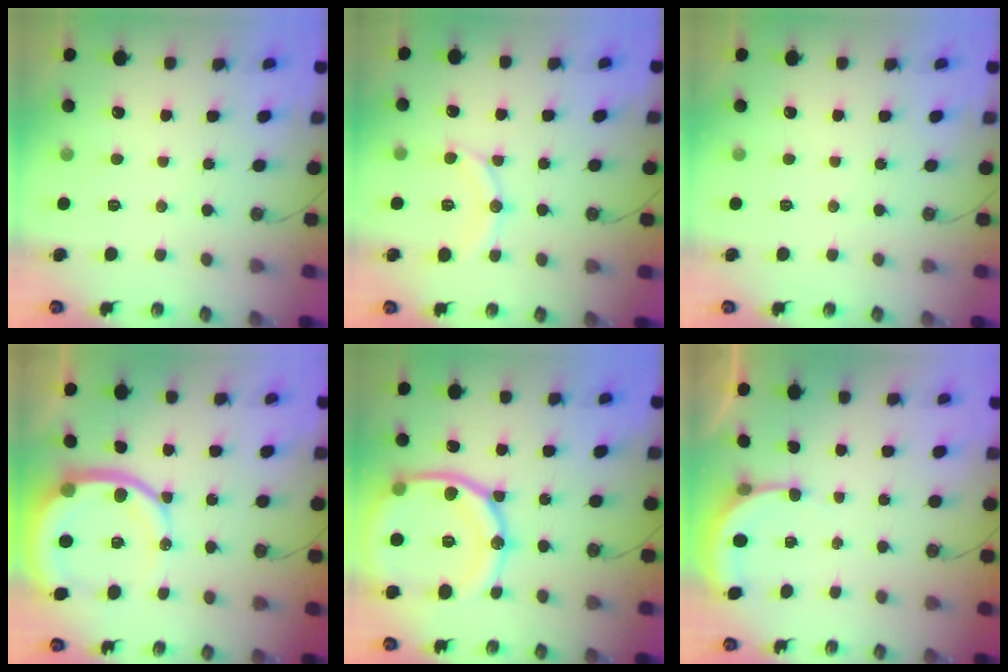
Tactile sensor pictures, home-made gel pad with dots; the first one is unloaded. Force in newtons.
{"total": 11.9, "press": 11.8, "slide": 1.1}
{"total": 0.0}
{"total": 13.6, "press": 13.5, "slide": 1.6}
{"total": 23.7, "press": 23.5, "slide": 2.7}
{"total": 3.7, "press": 3.7, "slide": 0.2}